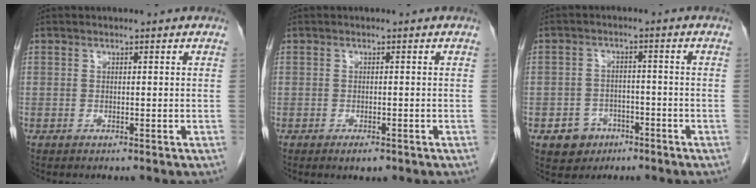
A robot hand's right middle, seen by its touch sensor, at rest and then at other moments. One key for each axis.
{"total": 1.7, "fx": -1.1, "fy": 0.5, "fz": 1.2, "tx": -0.020, "ty": -0.003, "tz": -0.011}
{"total": 4.9, "fx": -2.6, "fy": 3.9, "fz": 1.1, "tx": -0.016, "ty": 0.010, "tz": -0.035}